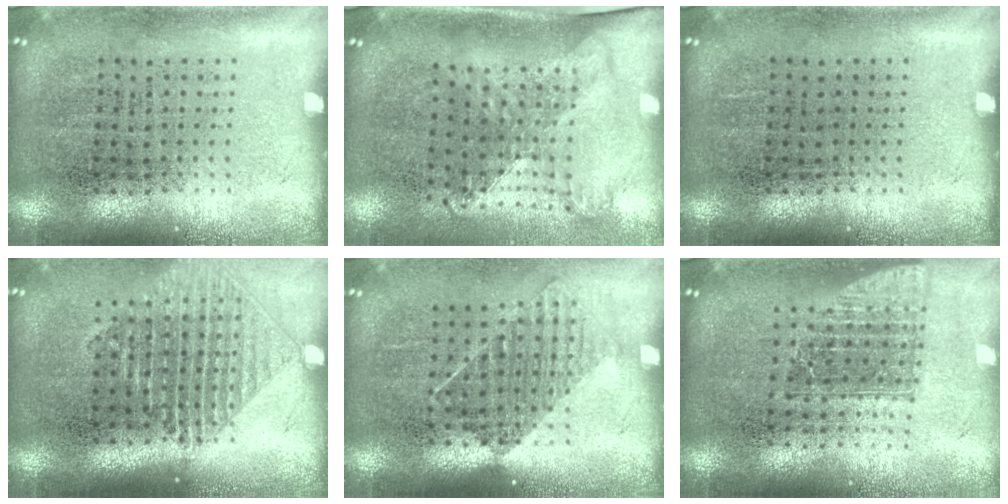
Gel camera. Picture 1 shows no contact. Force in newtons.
{"total": 1.6, "press": 1.2, "slide": 1.0}
{"total": 0.0}
{"total": 1.5, "press": 1.3, "slide": 0.7}
{"total": 1.2, "press": 1.0, "slide": 0.7}
{"total": 1.6, "press": 1.3, "slide": 1.0}